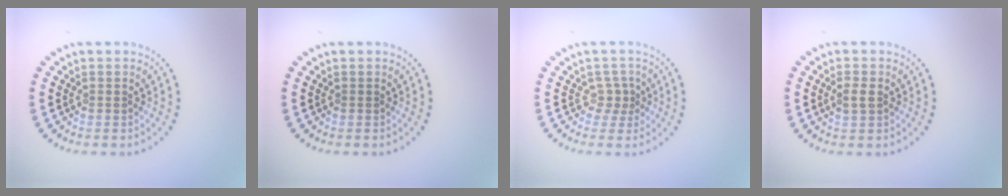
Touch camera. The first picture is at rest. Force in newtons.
{"total": 0.0}
{"total": 1.4, "press": 0.9, "slide": 1.0}
{"total": 1.3, "press": 1.3, "slide": 0.1}